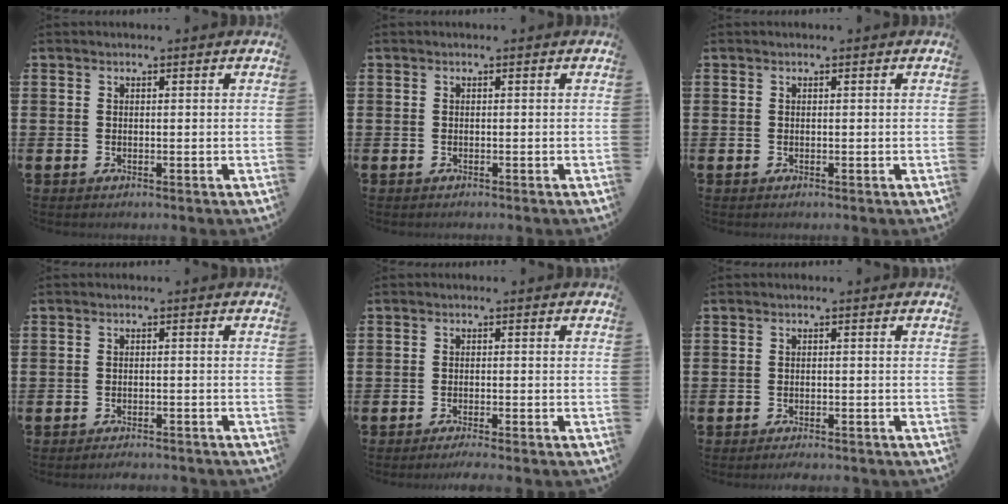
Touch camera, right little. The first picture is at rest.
{"total": 0.0}
{"total": 0.0}
{"total": 1.6, "force": [-1.6, -0.1, 0.1], "torque": [-0.004, 0.003, -0.033]}
{"total": 1.4, "force": [-1.3, -0.2, 0.6], "torque": [-0.008, -0.001, -0.024]}
{"total": 1.3, "force": [-1.3, 0.0, 0.2], "torque": [-0.007, 0.000, -0.026]}